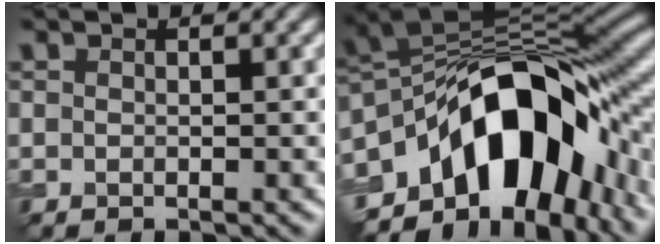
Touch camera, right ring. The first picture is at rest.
{"total": 14.6, "force": [-5.2, 8.5, 10.7], "torque": [-0.153, 0.016, -0.087]}